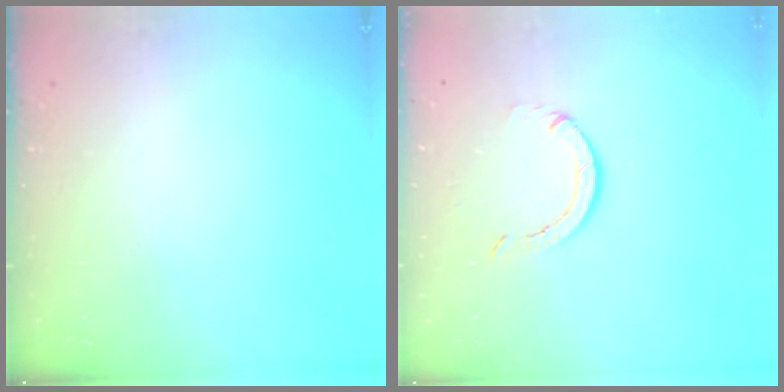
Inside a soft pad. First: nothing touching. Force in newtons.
{"total": 3.7, "press": 3.7, "slide": 0.3}